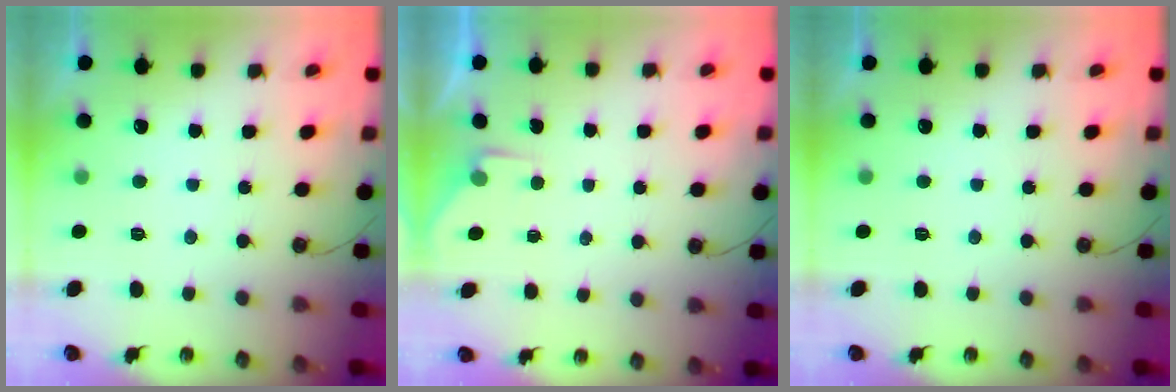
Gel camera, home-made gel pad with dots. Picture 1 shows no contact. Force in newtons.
{"total": 2.8, "press": 2.8, "slide": 0.4}
{"total": 0.0}